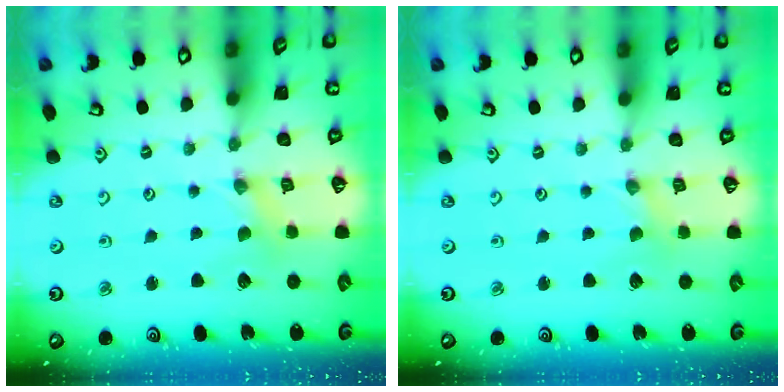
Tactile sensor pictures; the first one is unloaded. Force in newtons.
{"total": 0.0}